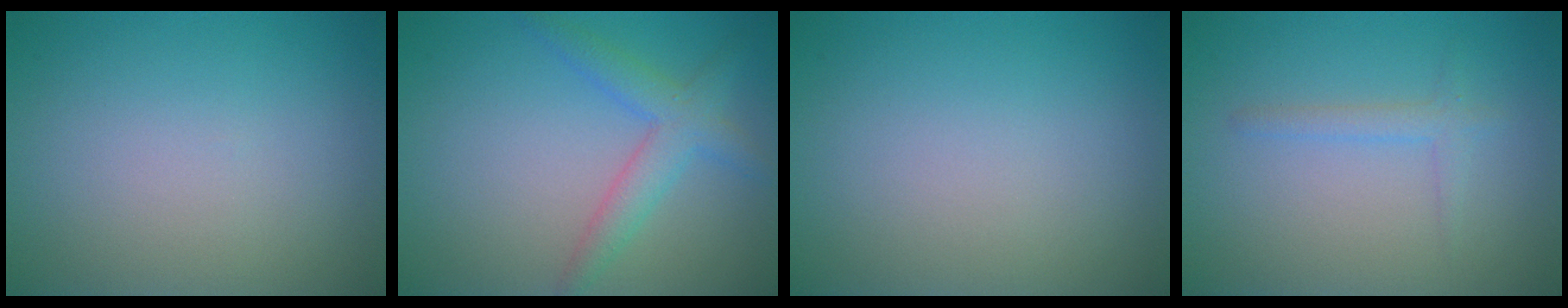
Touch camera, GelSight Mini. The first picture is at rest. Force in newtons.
{"total": 2.4, "press": 2.4, "slide": 0.2}
{"total": 0.0}
{"total": 1.4, "press": 1.4, "slide": 0.1}